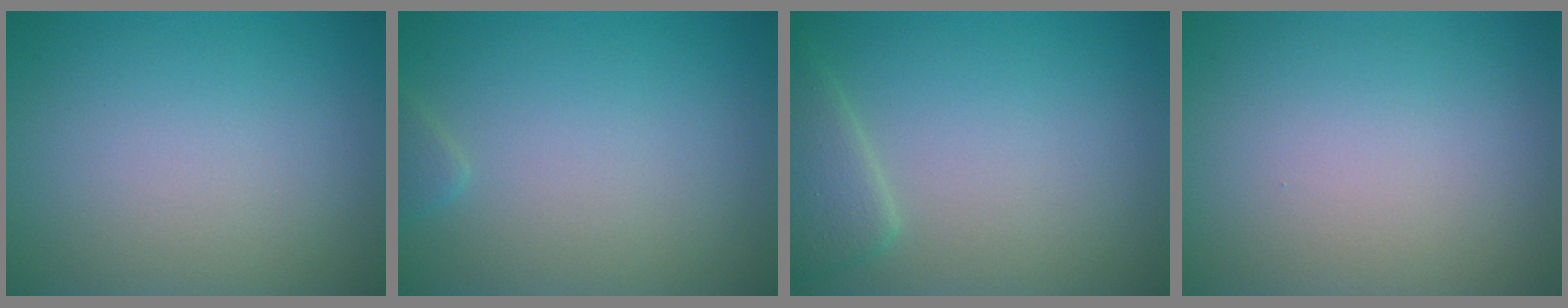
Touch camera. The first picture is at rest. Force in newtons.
{"total": 0.7, "press": 0.7, "slide": 0.0}
{"total": 2.5, "press": 2.5, "slide": 0.3}
{"total": 0.0}